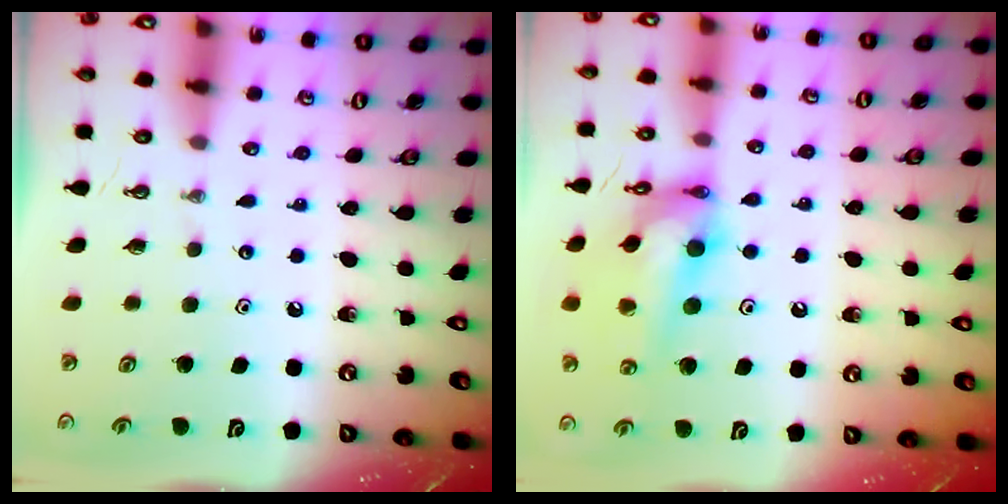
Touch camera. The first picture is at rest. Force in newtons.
{"total": 18.0, "press": 17.2, "slide": 5.4}